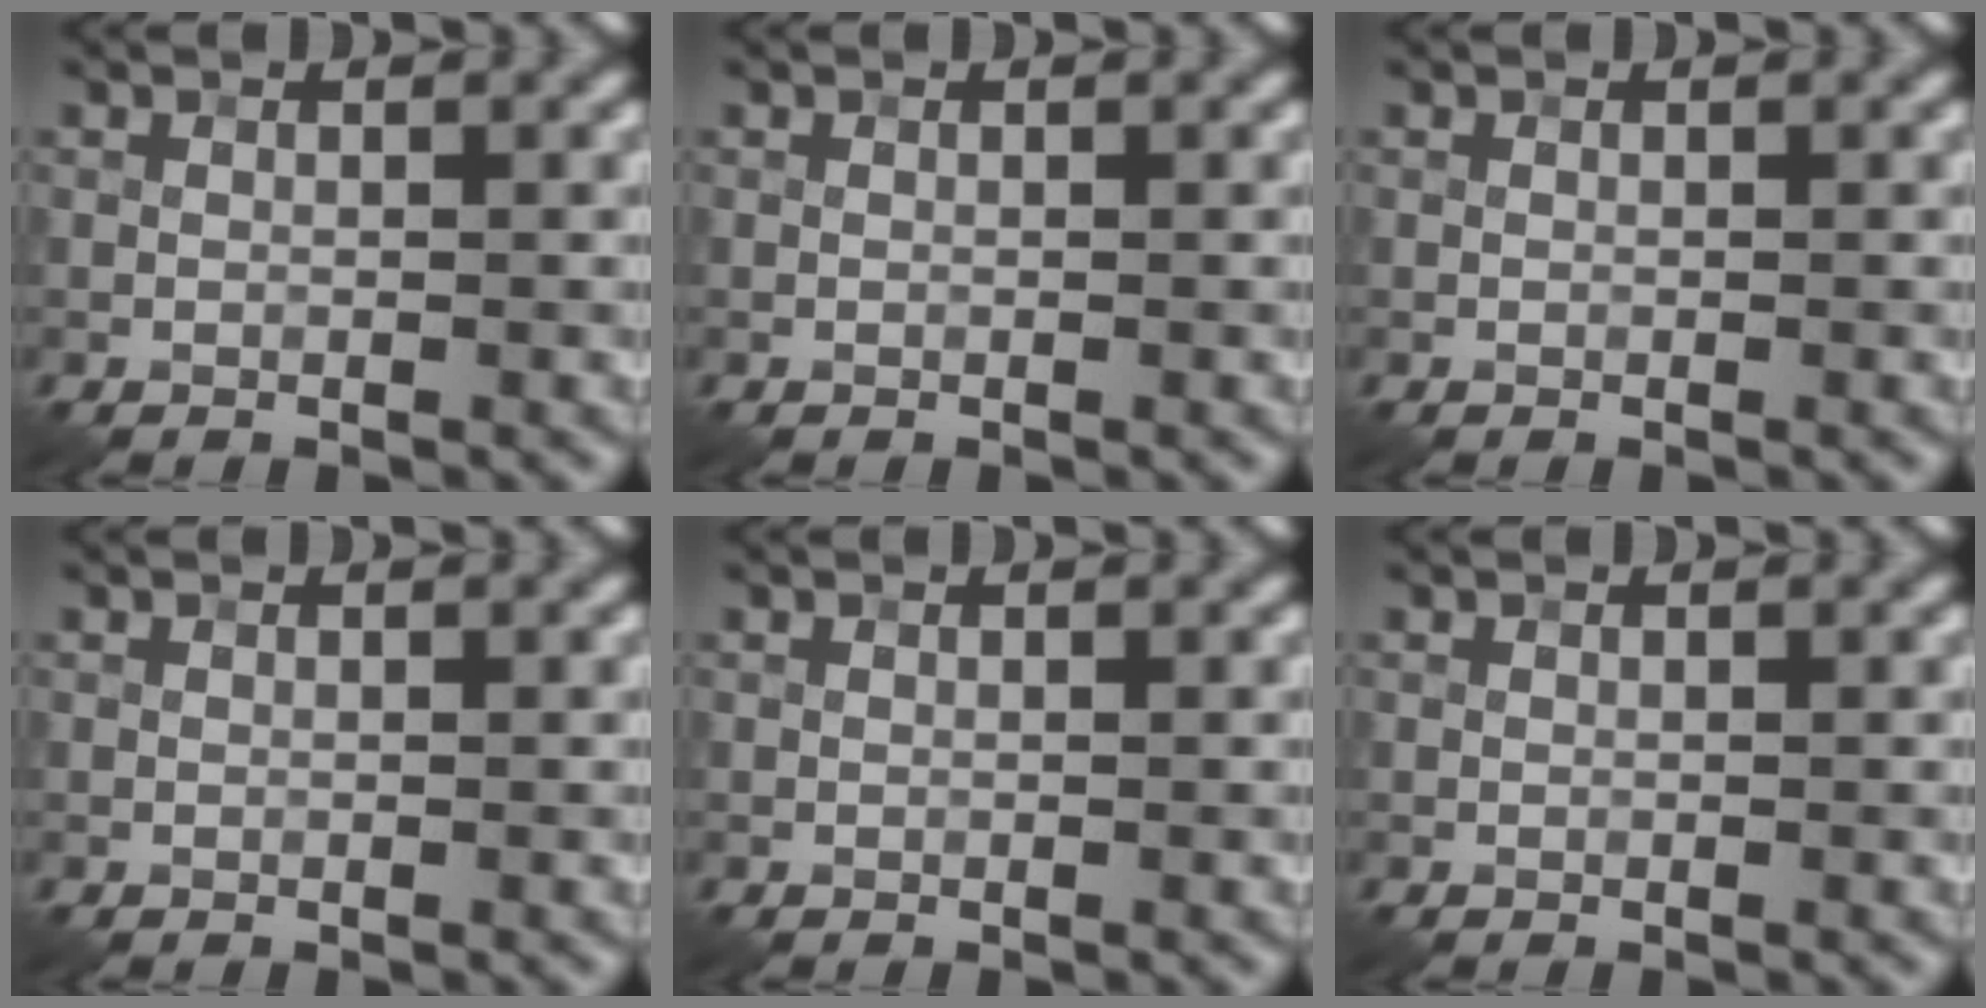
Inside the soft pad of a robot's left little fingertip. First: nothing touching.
{"total": 0.0}
{"total": 0.0}
{"total": 0.0}
{"total": 0.0}
{"total": 0.0}